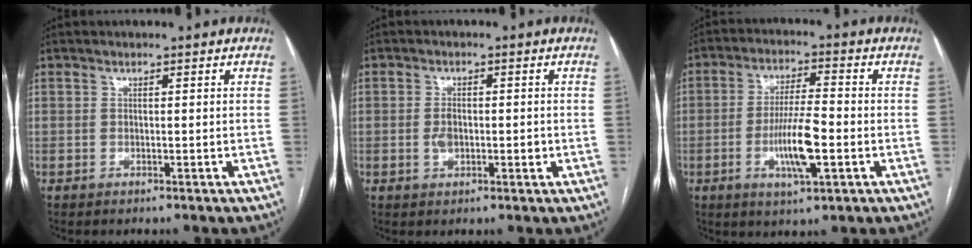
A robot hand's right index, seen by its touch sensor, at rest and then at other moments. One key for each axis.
{"total": 3.3, "fx": -0.4, "fy": 1.8, "fz": 2.7, "tx": -0.054, "ty": 0.004, "tz": -0.006}
{"total": 9.1, "fx": -2.5, "fy": 1.6, "fz": 8.6, "tx": -0.163, "ty": -0.004, "tz": -0.044}